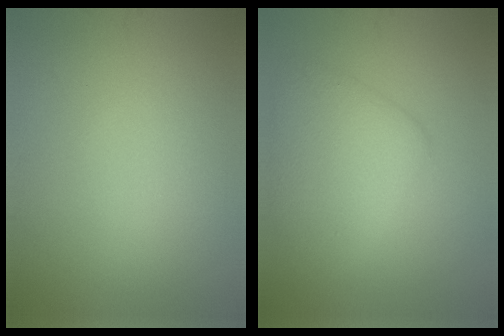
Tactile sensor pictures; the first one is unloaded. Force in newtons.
{"total": 4.8, "press": 4.8, "slide": 0.3}